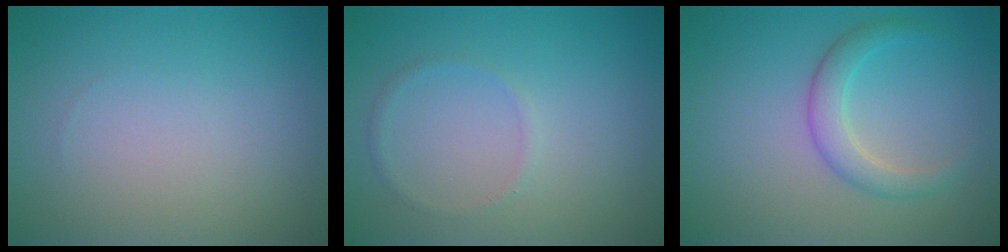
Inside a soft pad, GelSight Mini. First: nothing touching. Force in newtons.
{"total": 0.8, "press": 0.8, "slide": 0.1}
{"total": 2.5, "press": 2.5, "slide": 0.1}